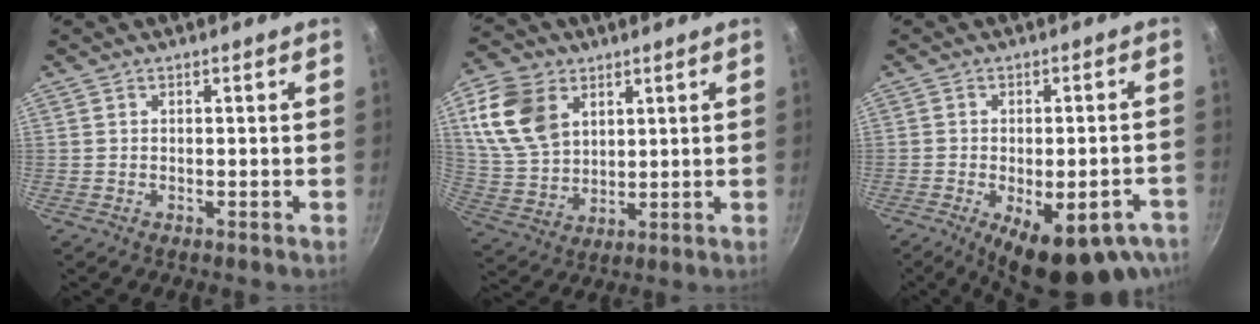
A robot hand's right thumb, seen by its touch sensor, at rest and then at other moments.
{"total": 13.8, "force": [5.3, 9.7, 8.2], "torque": [-0.140, -0.010, 0.114]}
{"total": 17.2, "force": [-8.9, 6.9, 13.0], "torque": [-0.139, 0.013, -0.110]}